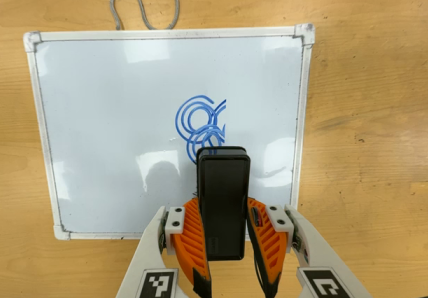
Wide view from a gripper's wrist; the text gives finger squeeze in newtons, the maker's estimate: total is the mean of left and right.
{"total": 7.1, "left": 5.4, "right": 8.8}